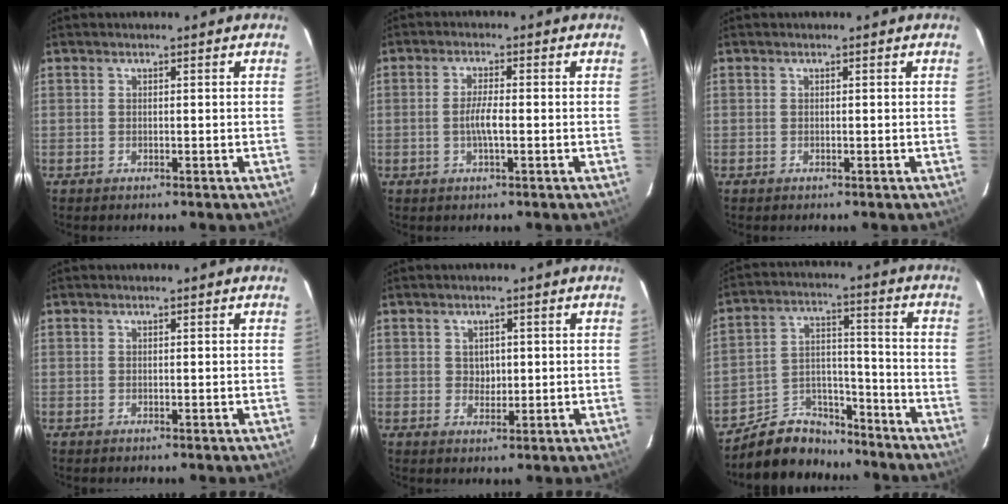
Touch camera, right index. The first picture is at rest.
{"total": 3.6, "force": [-0.7, 0.5, 3.5], "torque": [-0.066, 0.001, -0.014]}
{"total": 0.0}
{"total": 0.0}
{"total": 2.6, "force": [0.4, 2.3, 1.2], "torque": [-0.015, 0.005, 0.008]}
{"total": 11.5, "force": [-10.0, 5.5, 1.6], "torque": [-0.039, 0.053, -0.162]}